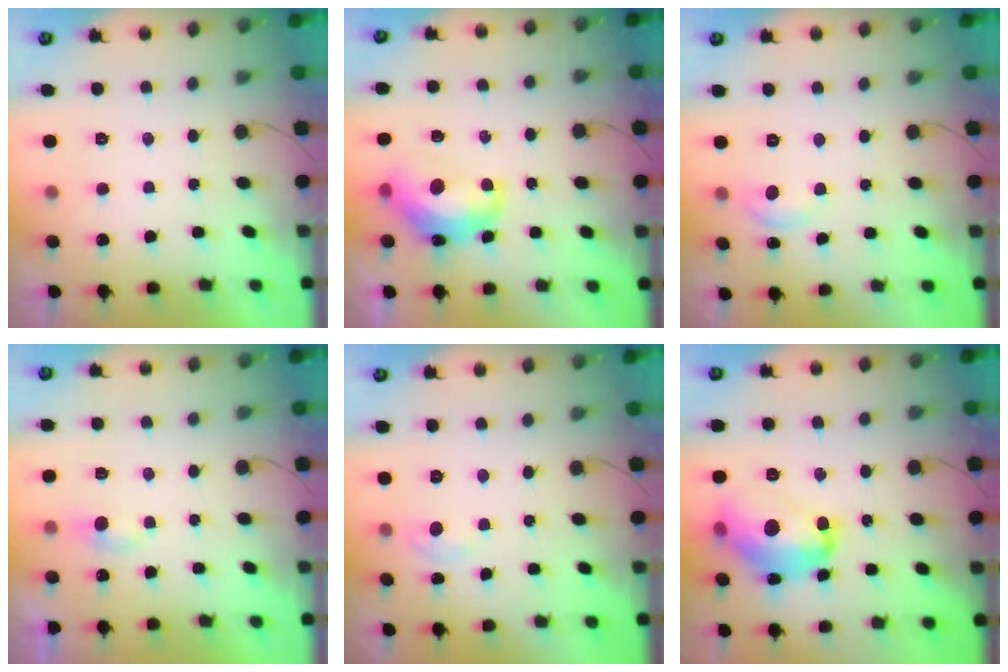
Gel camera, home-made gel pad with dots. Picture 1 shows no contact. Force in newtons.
{"total": 13.4, "press": 13.3, "slide": 1.4}
{"total": 4.6, "press": 4.6, "slide": 0.5}
{"total": 4.2, "press": 4.1, "slide": 0.4}
{"total": 3.0, "press": 3.0, "slide": 0.4}
{"total": 16.1, "press": 16.1, "slide": 1.0}